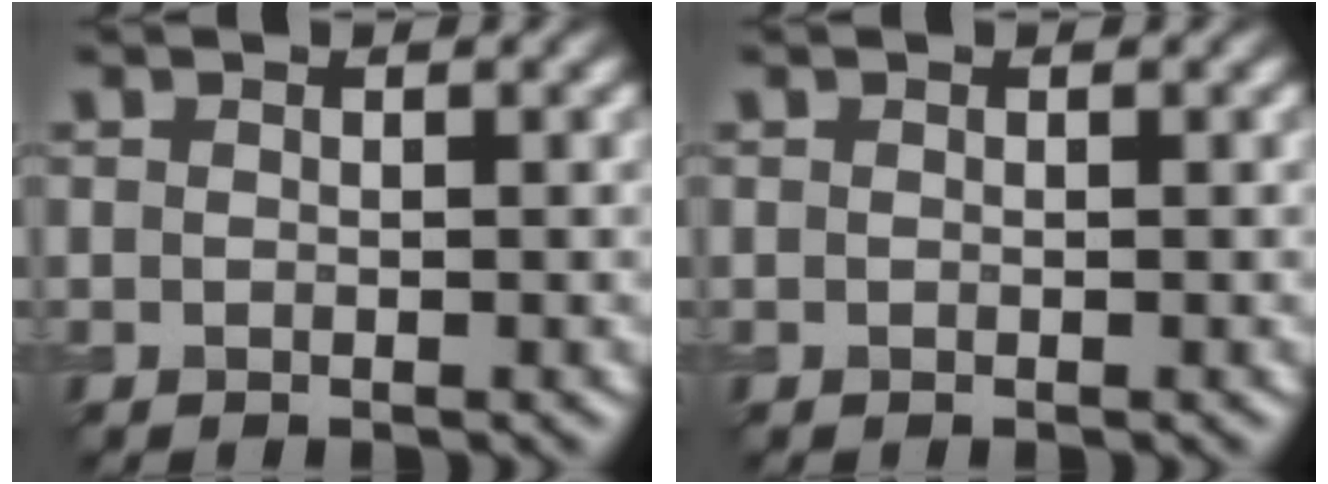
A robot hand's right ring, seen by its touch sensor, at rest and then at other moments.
{"total": 0.0}